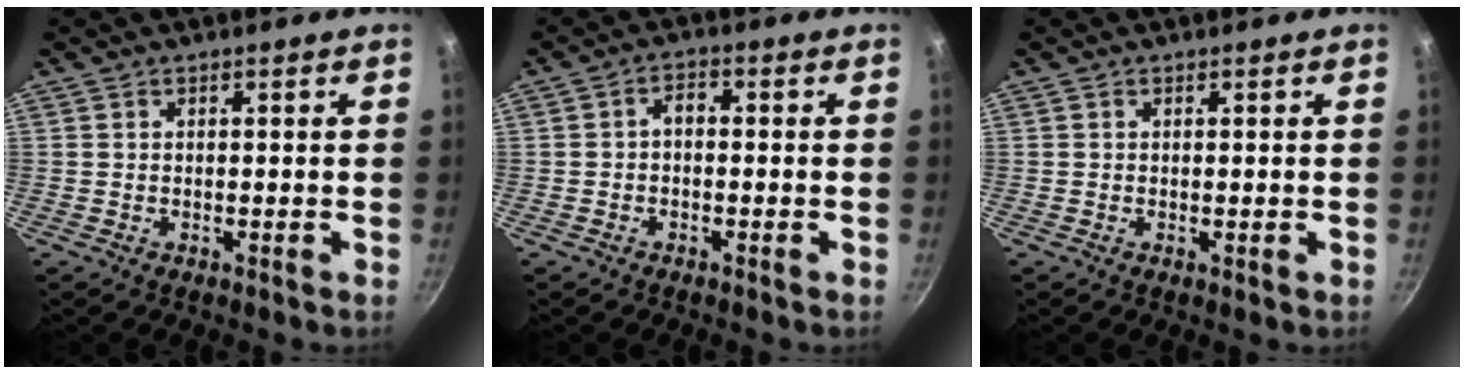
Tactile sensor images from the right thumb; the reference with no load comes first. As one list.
[{"total": 2.5, "force": [-0.6, 1.6, 1.8], "torque": [-0.027, 0.016, -0.013]}, {"total": 0.0}]